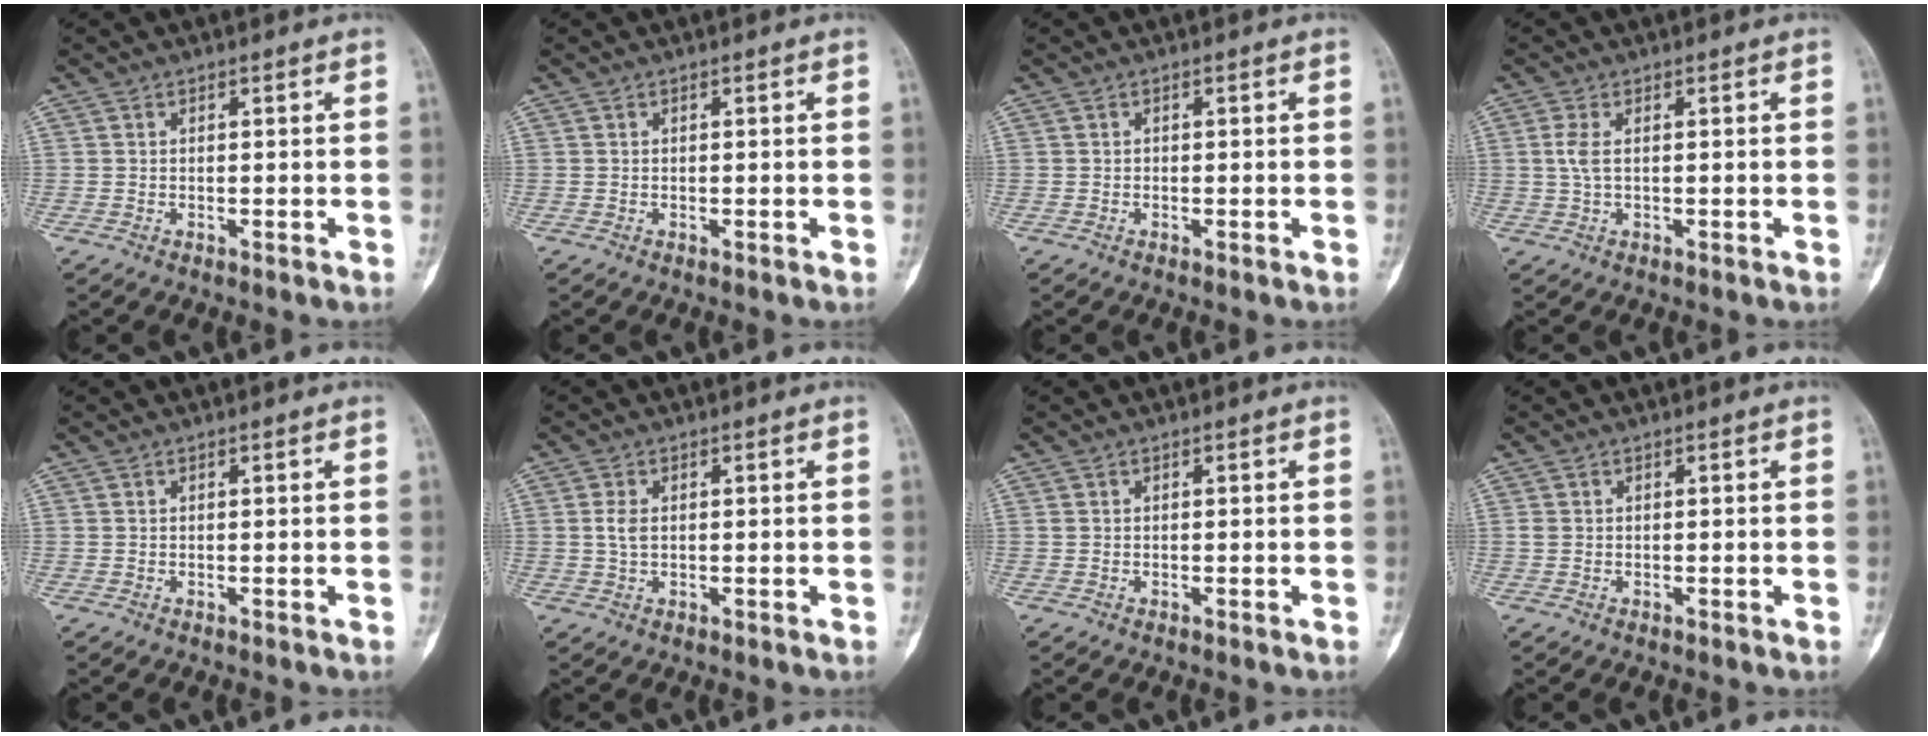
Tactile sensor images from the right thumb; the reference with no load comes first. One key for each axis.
{"total": 0.0}
{"total": 0.0}
{"total": 2.5, "fx": 0.3, "fy": 0.9, "fz": 2.3, "tx": -0.065, "ty": 0.004, "tz": 0.008}
{"total": 0.0}
{"total": 2.3, "fx": 0.2, "fy": 1.3, "fz": 1.8, "tx": -0.040, "ty": 0.003, "tz": 0.003}
{"total": 0.0}
{"total": 0.6, "fx": 0.0, "fy": 0.5, "fz": 0.3, "tx": -0.005, "ty": 0.002, "tz": -0.001}